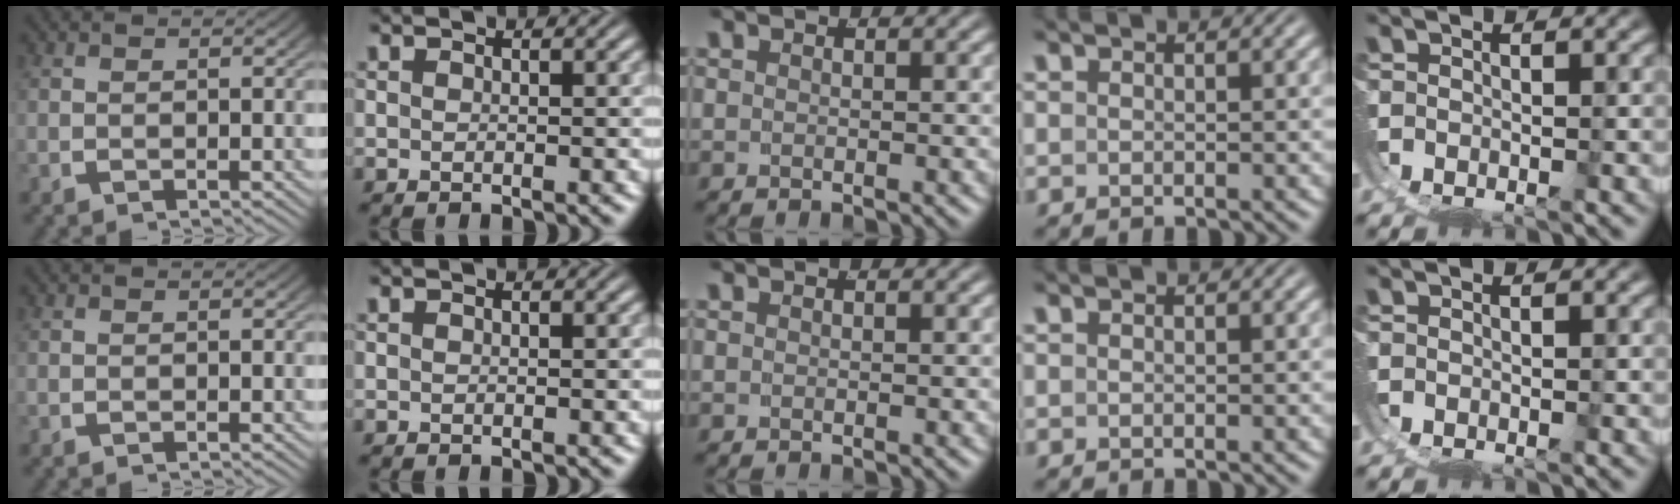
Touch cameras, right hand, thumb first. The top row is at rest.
{}